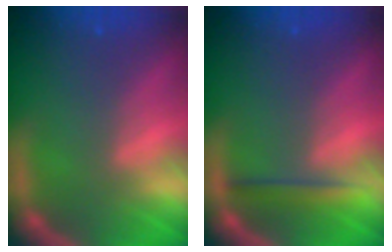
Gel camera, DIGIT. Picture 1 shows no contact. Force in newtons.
{"total": 2.0}